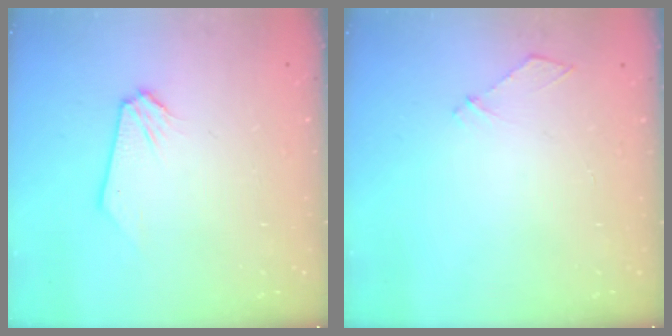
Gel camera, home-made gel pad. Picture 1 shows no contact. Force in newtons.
{"total": 4.2, "press": 4.1, "slide": 0.6}